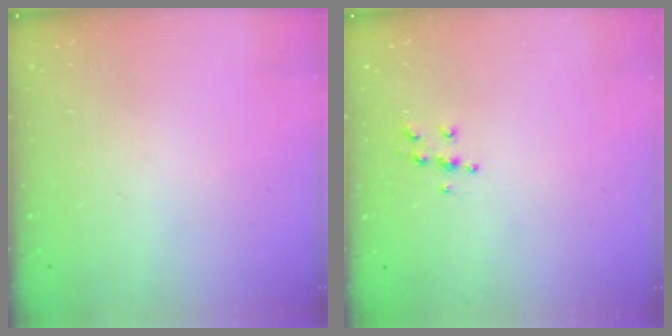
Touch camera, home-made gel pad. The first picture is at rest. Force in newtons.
{"total": 5.6, "press": 5.5, "slide": 0.5}